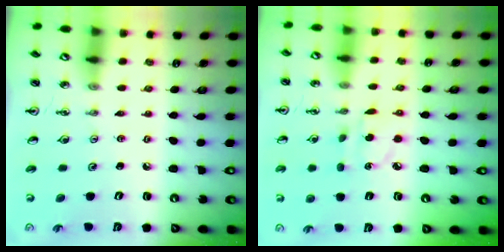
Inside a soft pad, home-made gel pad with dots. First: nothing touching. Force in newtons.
{"total": 4.4, "press": 4.4, "slide": 0.3}